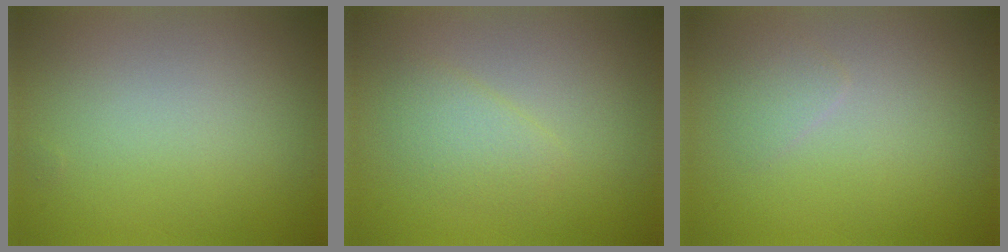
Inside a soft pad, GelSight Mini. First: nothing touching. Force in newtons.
{"total": 1.8, "press": 1.8, "slide": 0.1}
{"total": 1.0, "press": 1.0, "slide": 0.0}